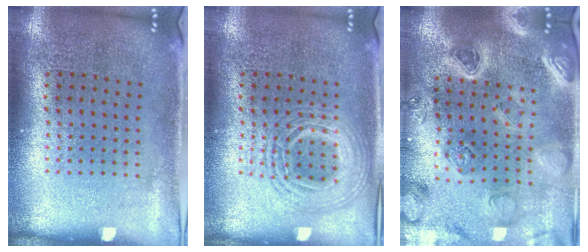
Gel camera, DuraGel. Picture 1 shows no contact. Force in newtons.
{"total": 2.9, "press": 2.9, "slide": 0.3}
{"total": 2.7, "press": 2.6, "slide": 0.4}